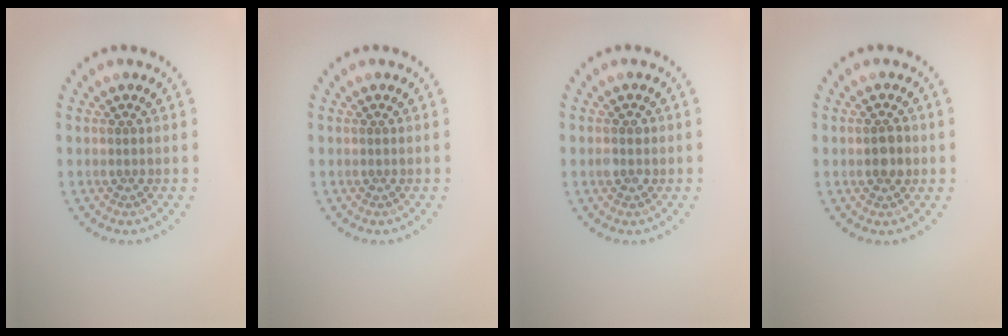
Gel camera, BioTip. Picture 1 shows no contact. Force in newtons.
{"total": 0.0}
{"total": 1.2, "press": 1.2, "slide": 0.3}
{"total": 1.8, "press": 1.8, "slide": 0.2}